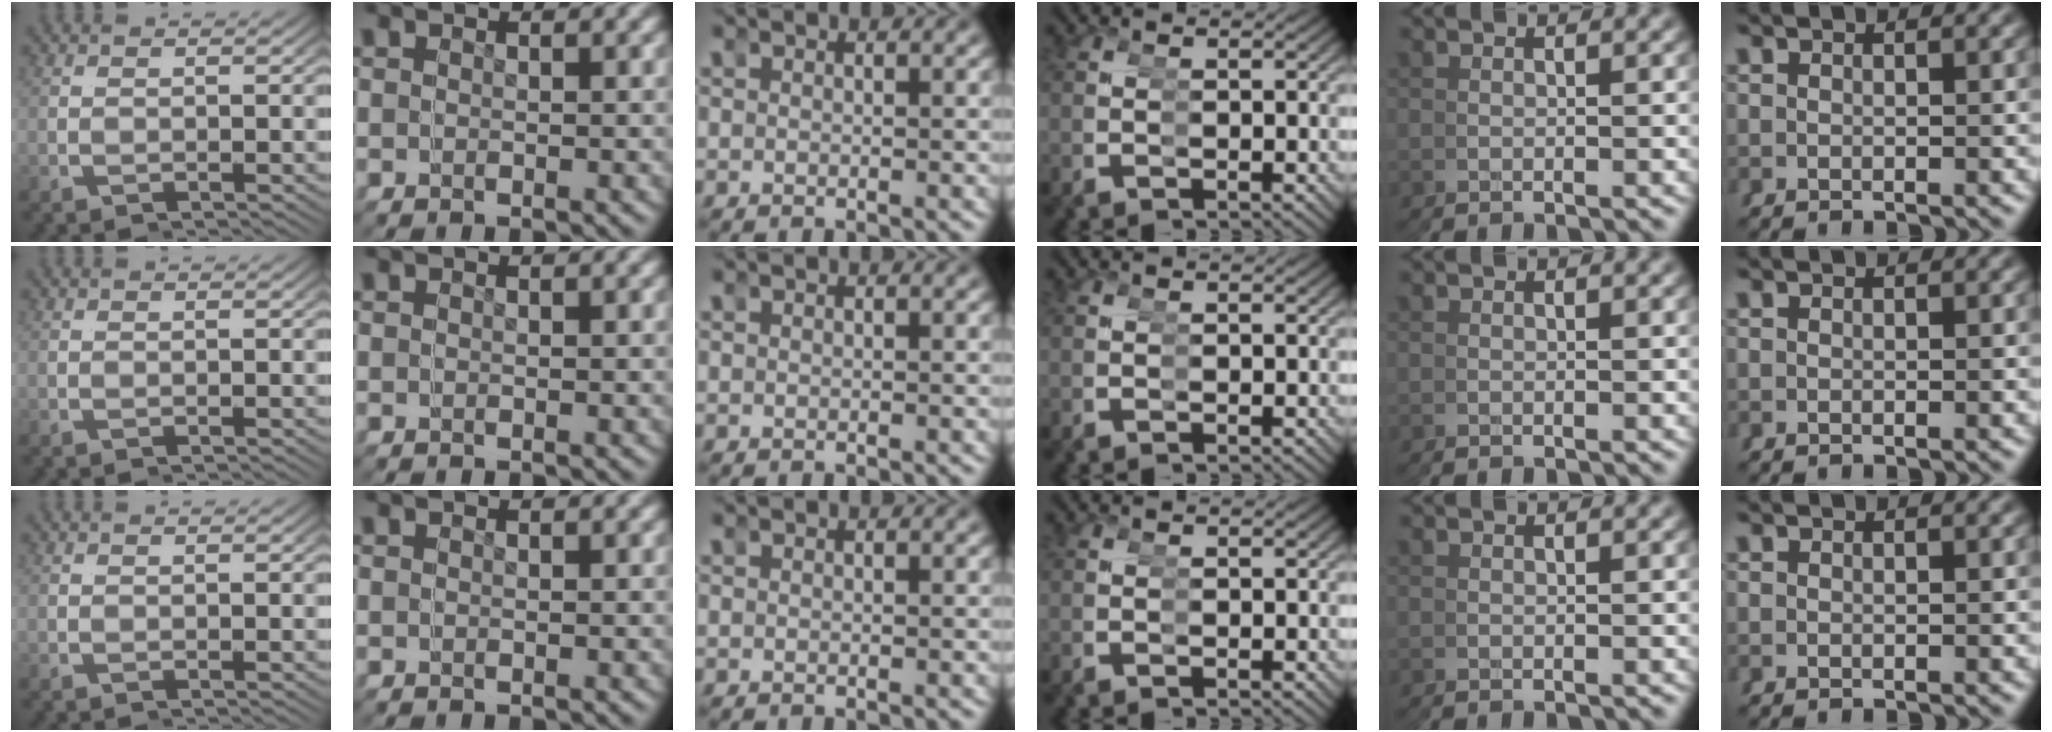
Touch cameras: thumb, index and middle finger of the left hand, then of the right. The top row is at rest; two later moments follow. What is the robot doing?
{"motion": "reach", "object": "toy banana"}